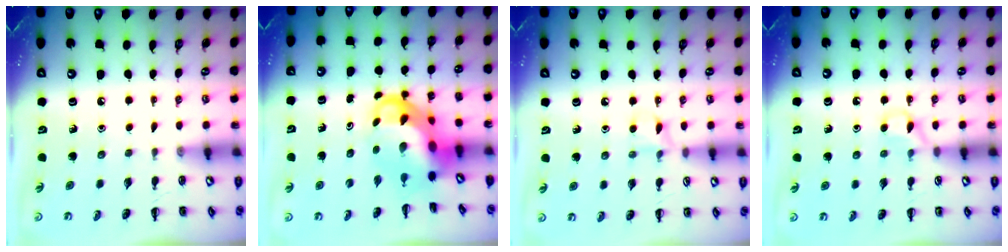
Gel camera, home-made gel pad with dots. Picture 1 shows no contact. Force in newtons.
{"total": 7.1, "press": 6.8, "slide": 1.9}
{"total": 5.5, "press": 5.1, "slide": 2.0}
{"total": 5.4, "press": 5.1, "slide": 1.5}